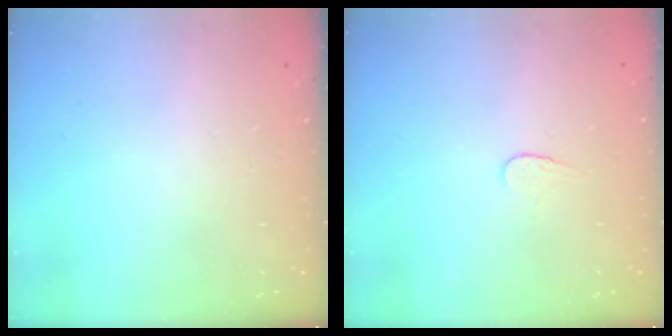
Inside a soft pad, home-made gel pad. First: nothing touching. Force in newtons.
{"total": 3.8, "press": 3.8, "slide": 0.3}